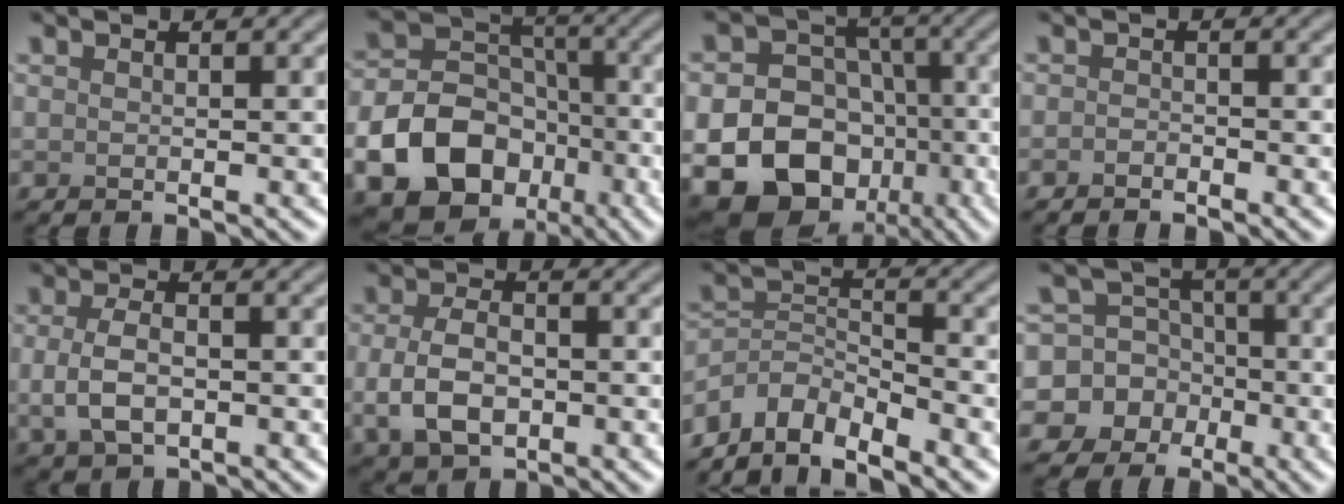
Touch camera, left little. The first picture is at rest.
{"total": 17.6, "force": [-8.0, 13.9, 7.2], "torque": [-0.139, -0.042, -0.152]}
{"total": 20.8, "force": [-7.9, 17.6, 7.7], "torque": [-0.150, -0.059, -0.147]}
{"total": 0.9, "force": [-0.9, 0.3, 0.2], "torque": [-0.001, 0.002, -0.019]}
{"total": 4.0, "force": [-0.6, 2.4, 3.1], "torque": [-0.069, -0.005, -0.011]}
{"total": 5.0, "force": [-1.0, 3.1, 3.7], "torque": [-0.079, -0.005, -0.022]}
{"total": 5.0, "force": [-4.4, 1.7, 1.8], "torque": [-0.026, 0.000, -0.090]}
{"total": 12.3, "force": [-3.8, 11.4, 2.4], "torque": [-0.085, -0.001, -0.082]}